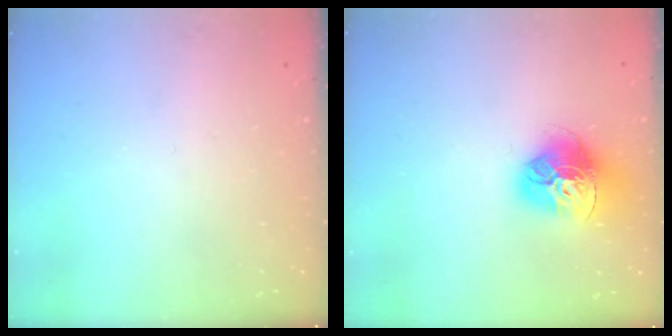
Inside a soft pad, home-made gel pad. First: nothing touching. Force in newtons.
{"total": 16.6, "press": 16.6, "slide": 1.6}